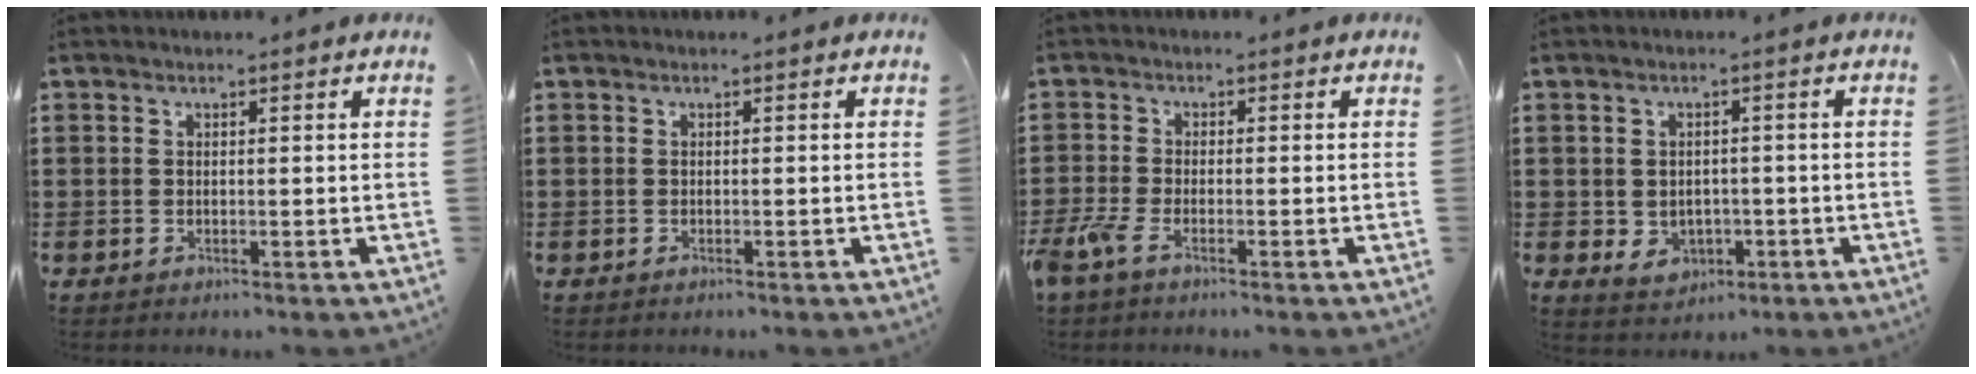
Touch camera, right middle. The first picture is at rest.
{"total": 0.0}
{"total": 3.0, "force": [-2.0, 0.9, 2.1], "torque": [-0.069, -0.011, -0.047]}
{"total": 2.4, "force": [-0.4, 2.1, 1.0], "torque": [-0.021, -0.001, -0.013]}